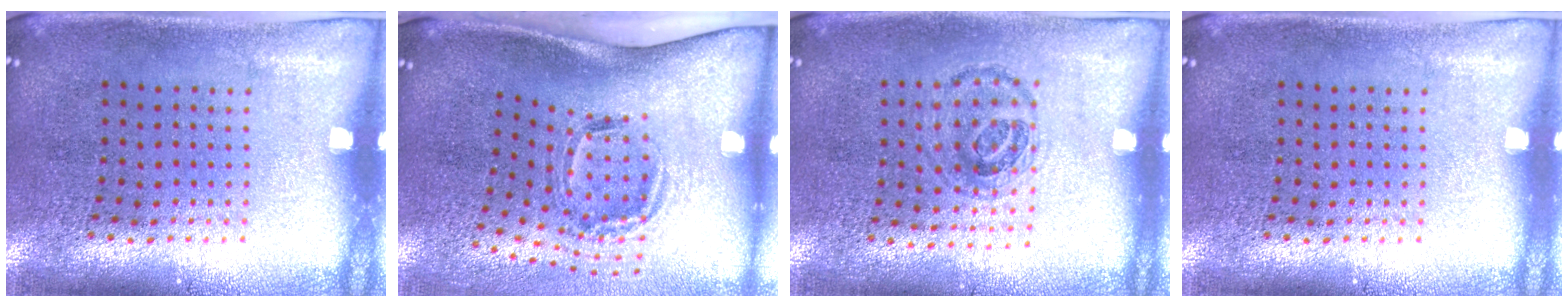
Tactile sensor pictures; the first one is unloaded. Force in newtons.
{"total": 2.1, "press": 1.3, "slide": 1.6}
{"total": 0.9, "press": 0.8, "slide": 0.4}
{"total": 0.0}